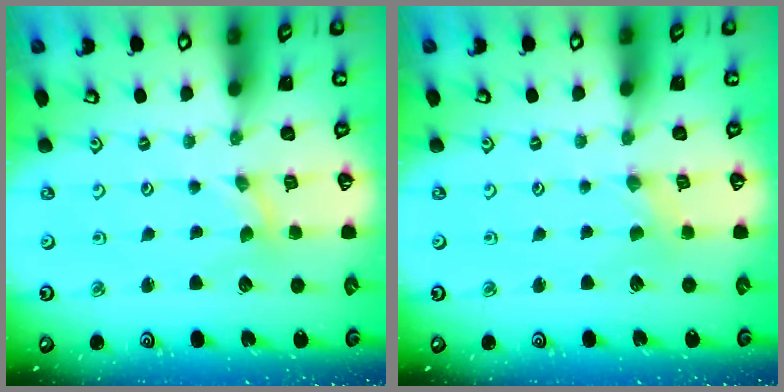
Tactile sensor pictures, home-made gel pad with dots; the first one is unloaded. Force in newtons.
{"total": 0.0}